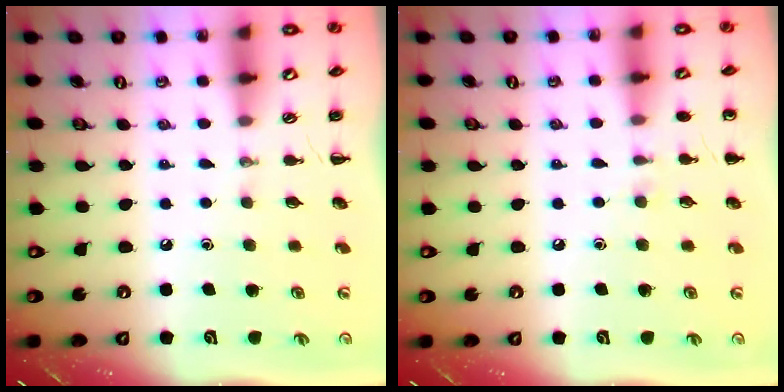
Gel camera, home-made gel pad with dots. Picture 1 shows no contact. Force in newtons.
{"total": 5.6, "press": 5.3, "slide": 1.7}